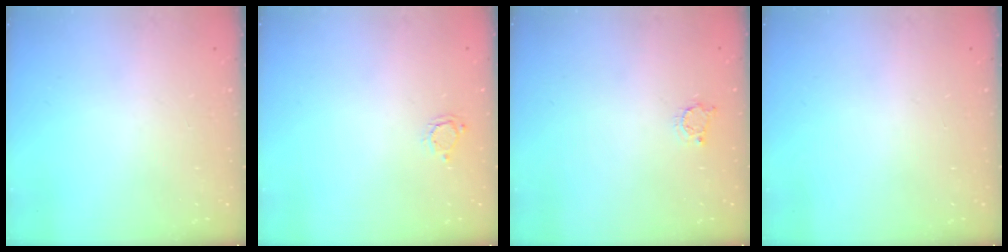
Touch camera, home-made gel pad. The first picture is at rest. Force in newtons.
{"total": 3.3, "press": 3.3, "slide": 0.3}
{"total": 3.2, "press": 3.2, "slide": 0.3}
{"total": 0.0}